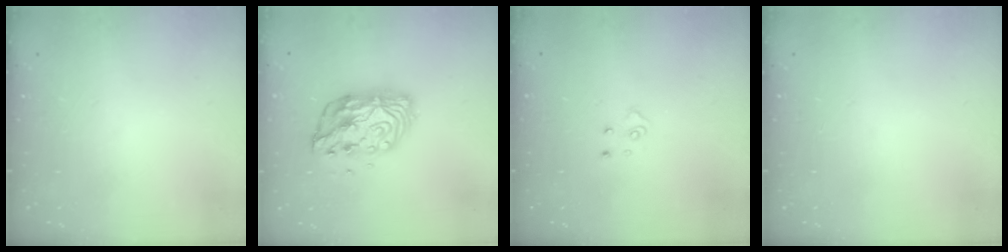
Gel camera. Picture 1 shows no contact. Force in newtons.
{"total": 13.2, "press": 13.2, "slide": 0.9}
{"total": 4.3, "press": 4.3, "slide": 0.4}
{"total": 0.0}